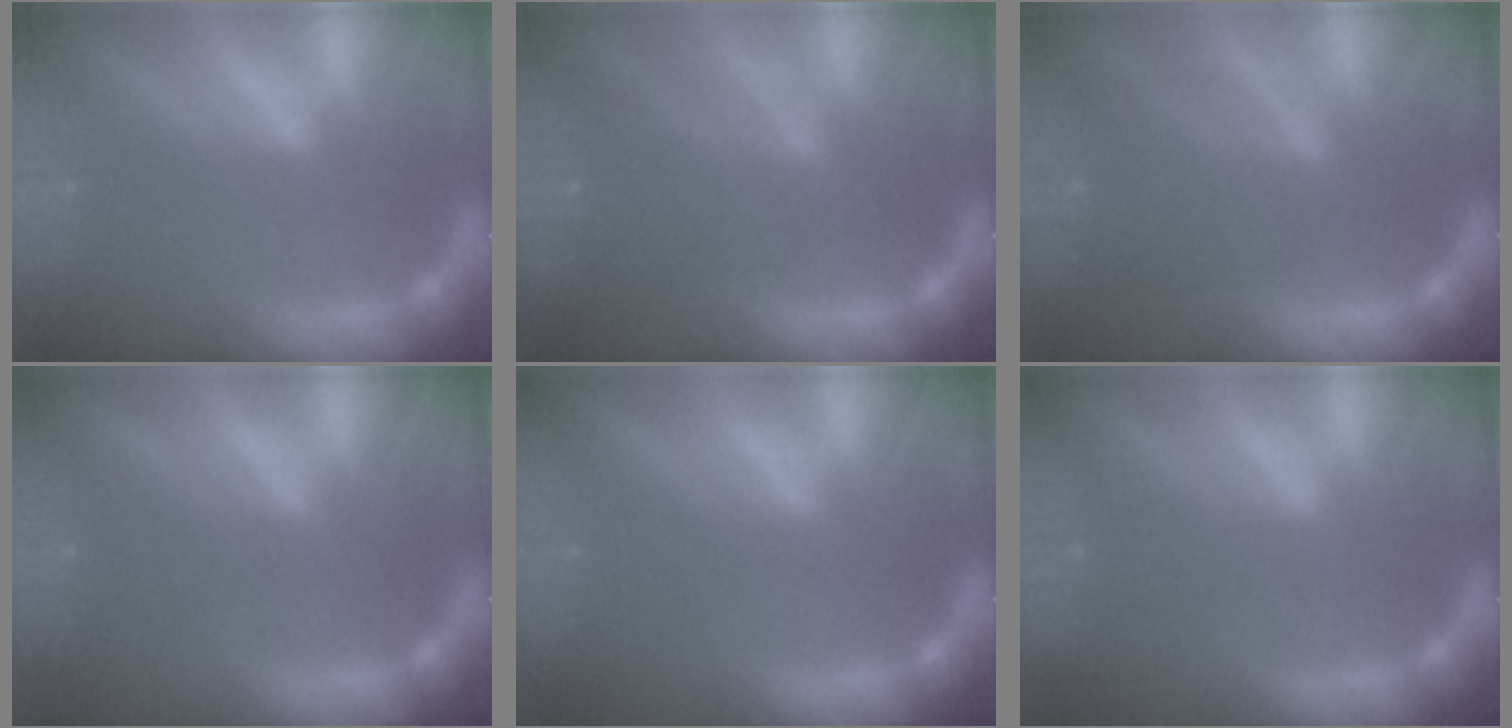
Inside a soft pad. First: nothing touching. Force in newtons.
{"total": 6.0}
{"total": 6.6}
{"total": 2.0}
{"total": 1.5}
{"total": 1.5}